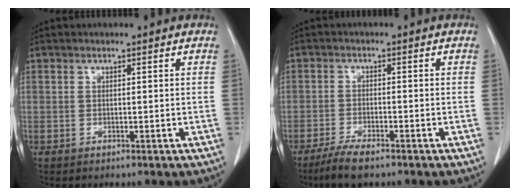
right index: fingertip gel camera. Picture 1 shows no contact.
{"total": 5.2, "force": [-4.0, 0.9, 3.3], "torque": [-0.065, -0.010, -0.069]}